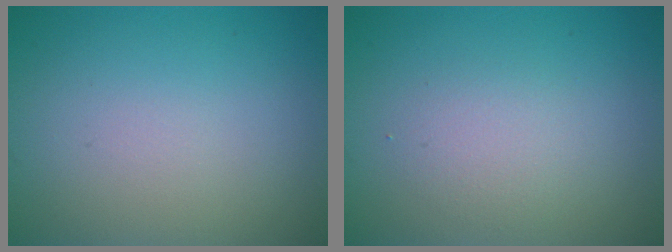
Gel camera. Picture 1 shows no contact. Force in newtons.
{"total": 1.9, "press": 1.9, "slide": 0.1}